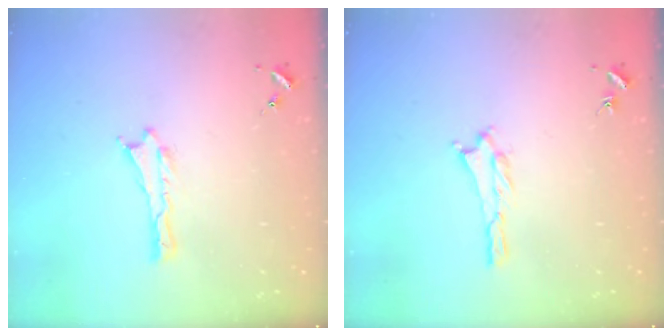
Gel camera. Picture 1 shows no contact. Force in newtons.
{"total": 1.4, "press": 1.4, "slide": 0.3}